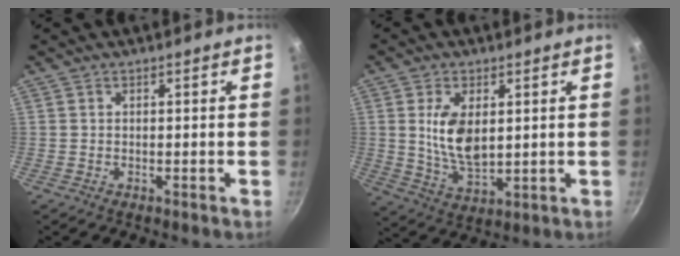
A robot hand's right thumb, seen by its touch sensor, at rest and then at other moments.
{"total": 9.6, "force": [1.7, 5.2, 7.9], "torque": [-0.139, -0.017, 0.045]}